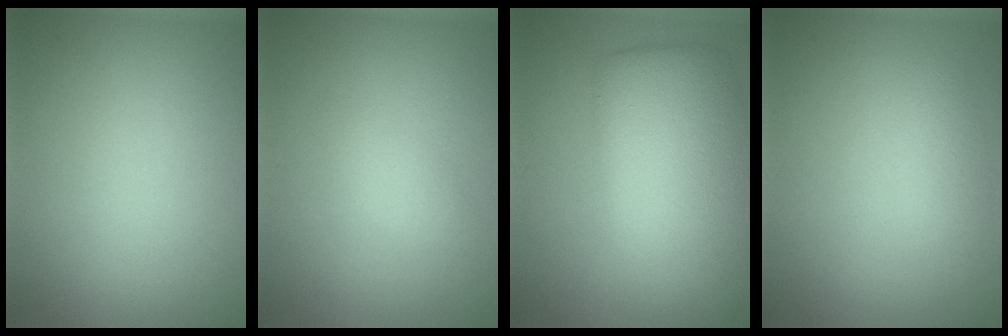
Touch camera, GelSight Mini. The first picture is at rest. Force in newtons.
{"total": 1.2, "press": 1.2, "slide": 0.1}
{"total": 9.7, "press": 9.7, "slide": 0.4}
{"total": 1.4, "press": 1.4, "slide": 0.1}